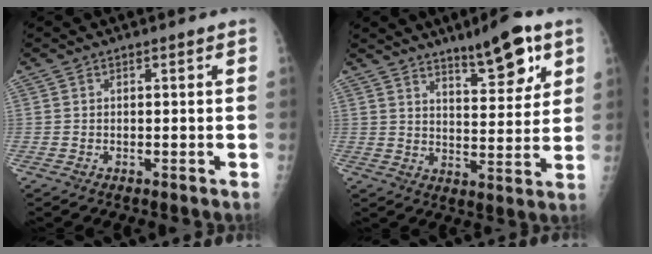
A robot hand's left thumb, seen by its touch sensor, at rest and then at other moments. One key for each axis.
{"total": 11.1, "fx": 7.1, "fy": 3.3, "fz": 7.9, "tx": -0.095, "ty": -0.041, "tz": 0.109}